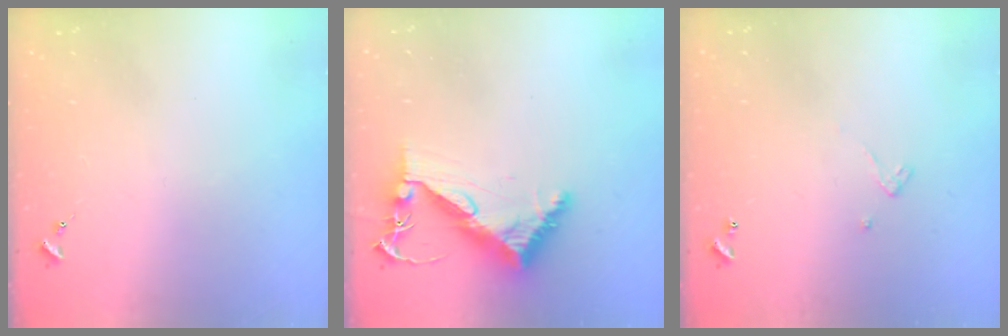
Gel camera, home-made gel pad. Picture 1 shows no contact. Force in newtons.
{"total": 8.3, "press": 8.2, "slide": 1.2}
{"total": 2.4, "press": 2.4, "slide": 0.2}